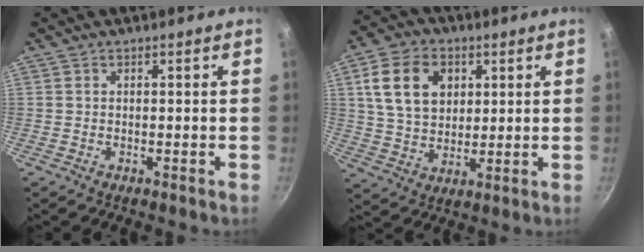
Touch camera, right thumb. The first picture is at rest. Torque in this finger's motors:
{"motor_torque": [-0.22, 2.50, 1.11, 0.09, 0.42]}